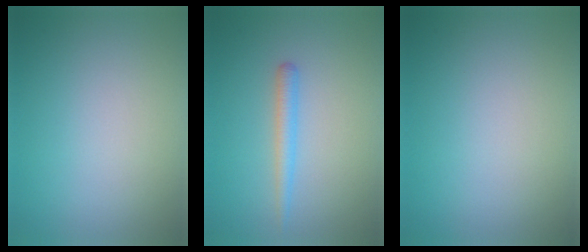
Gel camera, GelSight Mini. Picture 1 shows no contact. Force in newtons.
{"total": 1.7, "press": 1.7, "slide": 0.2}
{"total": 0.0}